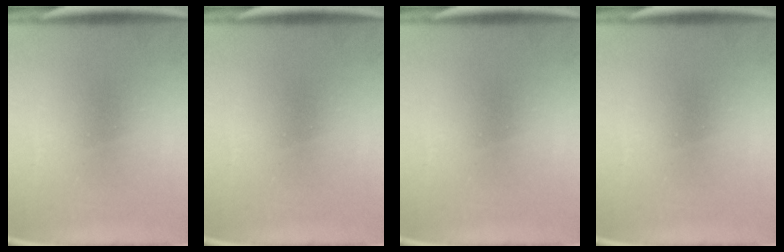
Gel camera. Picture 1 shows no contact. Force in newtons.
{"total": 0.0}
{"total": 0.0}
{"total": 0.0}